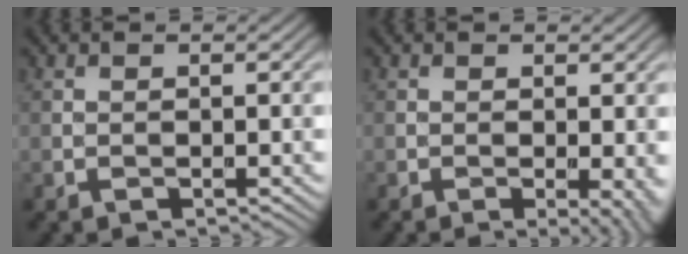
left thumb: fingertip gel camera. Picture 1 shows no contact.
{"total": 3.1, "force": [-0.5, 0.6, 3.0], "torque": [-0.041, -0.007, -0.008]}